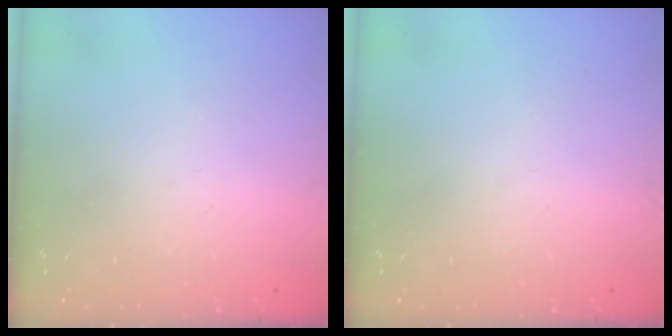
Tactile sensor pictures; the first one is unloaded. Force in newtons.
{"total": 0.0}